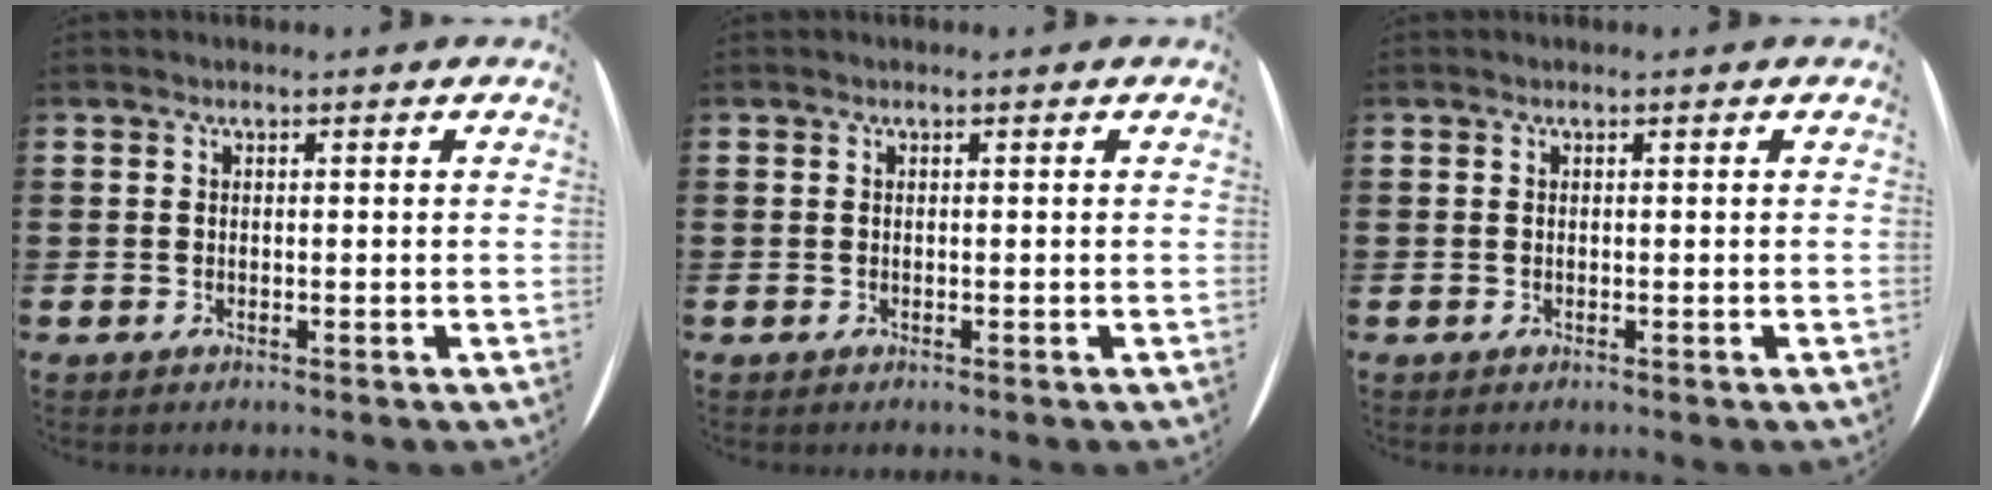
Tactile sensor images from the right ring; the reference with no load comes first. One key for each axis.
{"total": 0.0}
{"total": 0.0}